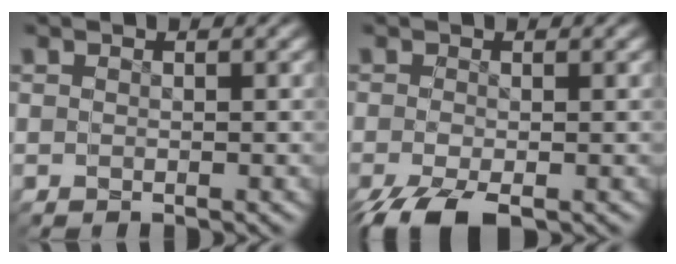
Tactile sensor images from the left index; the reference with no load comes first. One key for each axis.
{"total": 1.8, "fx": -1.6, "fy": -0.7, "fz": 0.5, "tx": 0.006, "ty": -0.003, "tz": -0.023}